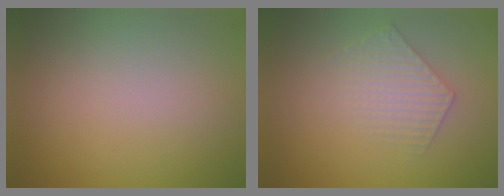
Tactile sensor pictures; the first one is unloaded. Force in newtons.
{"total": 2.9, "press": 2.9, "slide": 0.5}